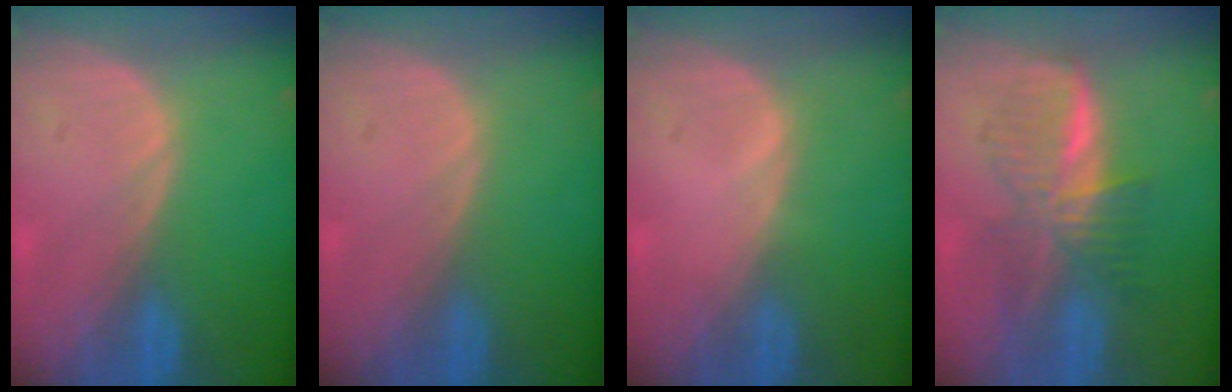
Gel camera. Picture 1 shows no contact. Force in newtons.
{"total": 0.0}
{"total": 0.5, "press": 0.1, "slide": 0.5}
{"total": 6.7, "press": 6.7, "slide": 0.2}